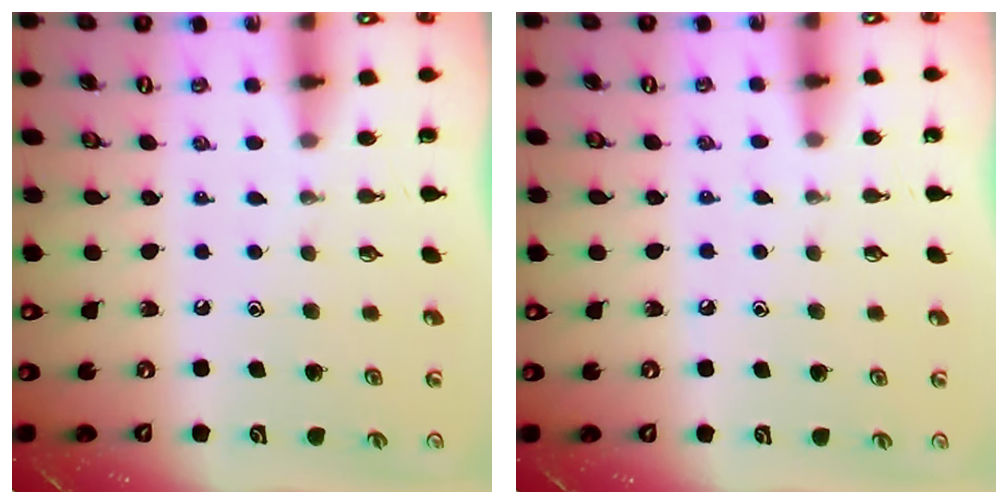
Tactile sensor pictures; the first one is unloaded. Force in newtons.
{"total": 6.5, "press": 6.5, "slide": 0.7}